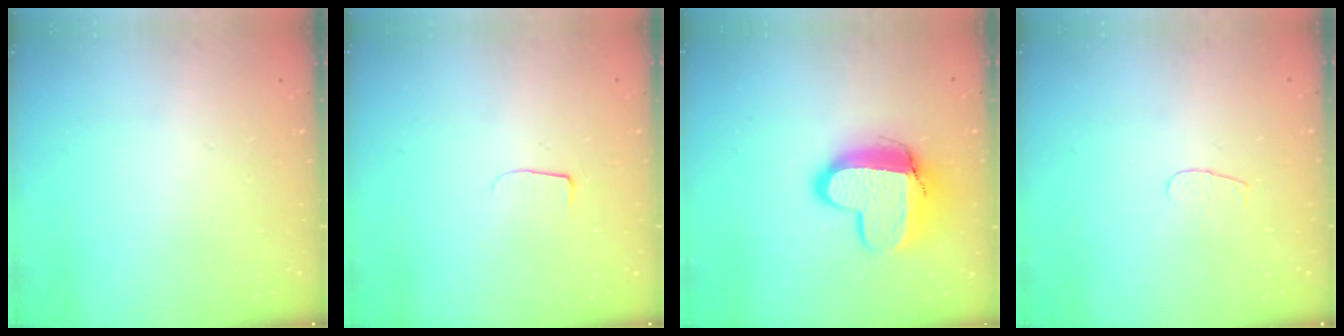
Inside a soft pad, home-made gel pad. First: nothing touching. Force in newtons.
{"total": 5.1, "press": 5.0, "slide": 0.6}
{"total": 12.7, "press": 12.7, "slide": 1.4}
{"total": 3.3, "press": 3.3, "slide": 0.3}